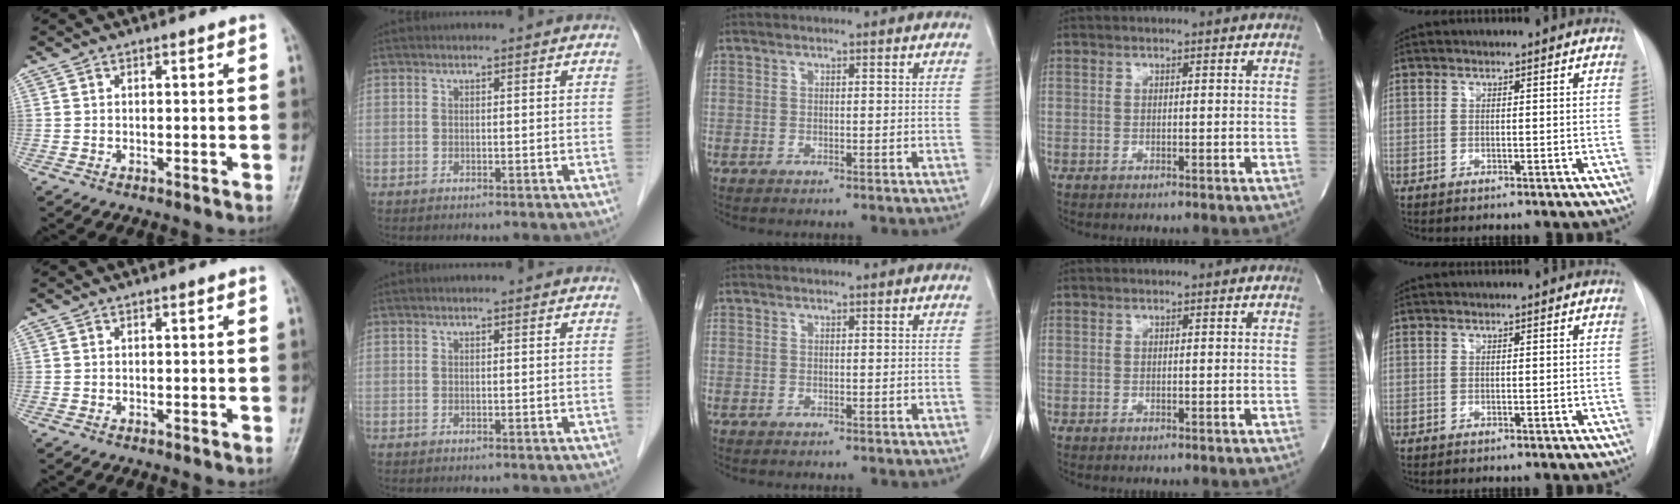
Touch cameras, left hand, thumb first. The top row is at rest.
{}